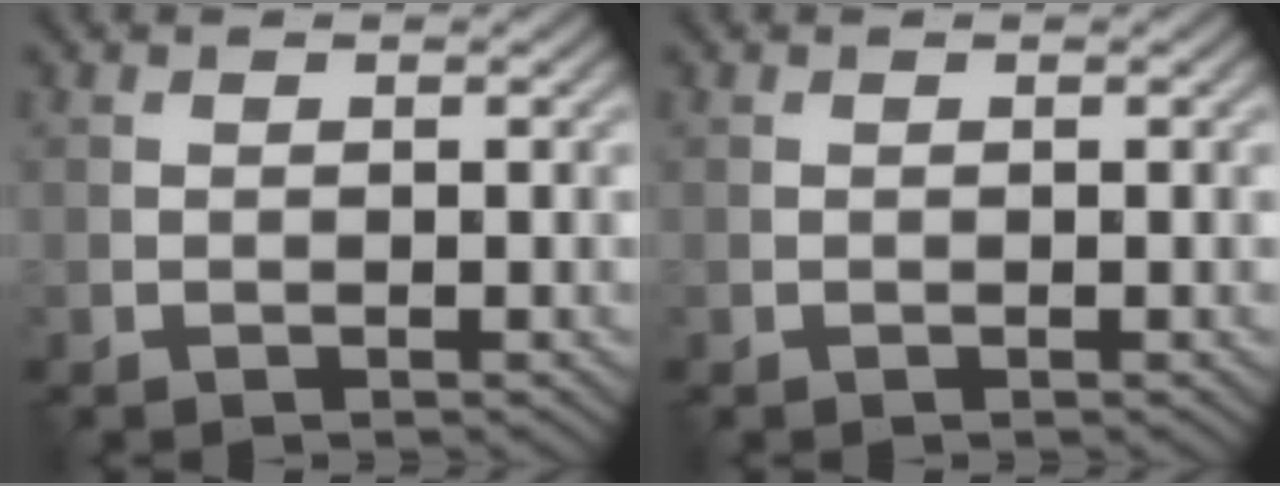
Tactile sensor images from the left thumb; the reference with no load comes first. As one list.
[{"total": 0.0}]